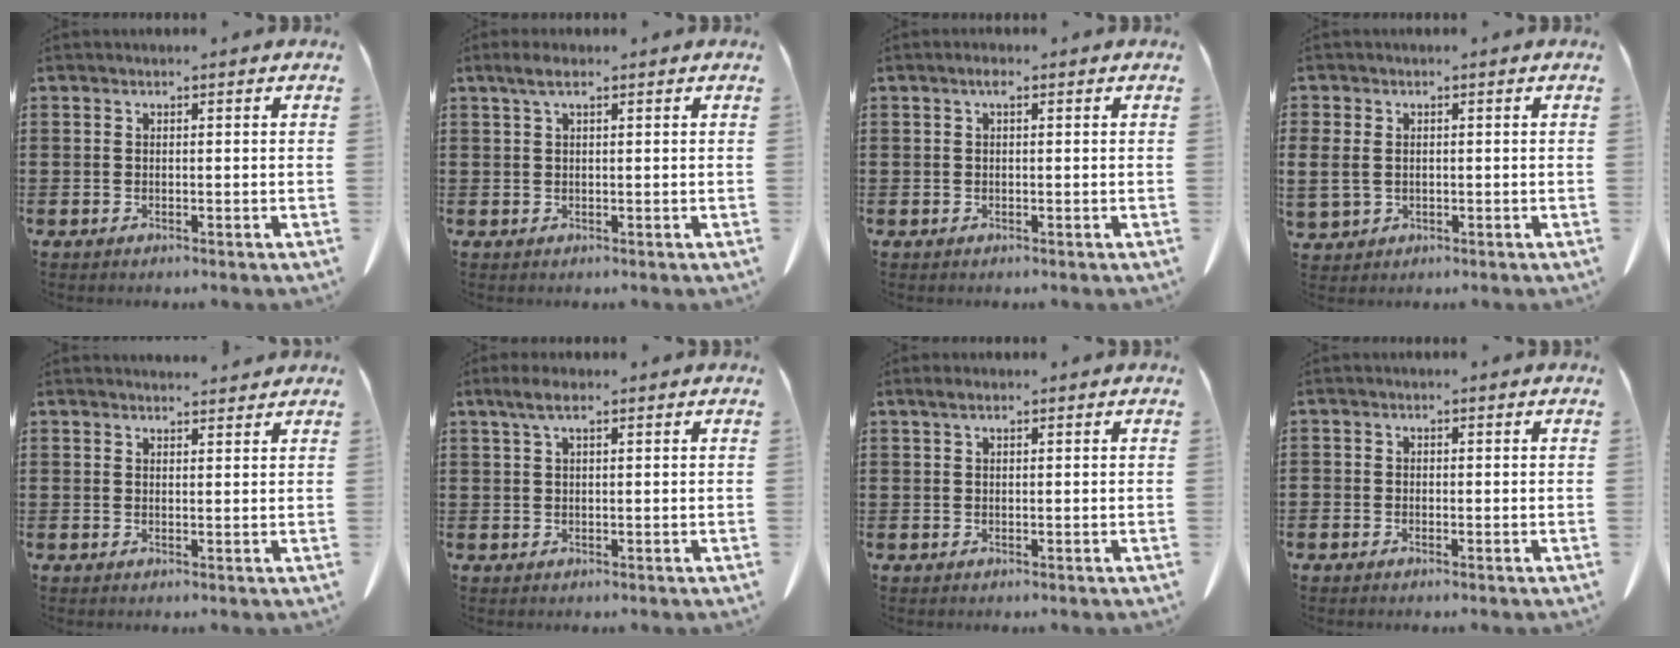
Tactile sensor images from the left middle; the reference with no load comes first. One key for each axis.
{"total": 1.9, "fx": 0.9, "fy": 0.5, "fz": 1.6, "tx": -0.034, "ty": 0.004, "tz": 0.016}
{"total": 1.2, "fx": 0.3, "fy": 0.5, "fz": 1.0, "tx": -0.023, "ty": 0.007, "tz": 0.004}
{"total": 3.2, "fx": 0.1, "fy": 2.4, "fz": 2.0, "tx": -0.065, "ty": -0.002, "tz": -0.006}
{"total": 1.9, "fx": 1.9, "fy": 0.3, "fz": 0.3, "tx": -0.010, "ty": 0.000, "tz": 0.036}
{"total": 2.7, "fx": 1.3, "fy": 0.7, "fz": 2.3, "tx": -0.048, "ty": 0.005, "tz": 0.022}
{"total": 1.1, "fx": 0.5, "fy": 0.3, "fz": 1.0, "tx": -0.019, "ty": 0.004, "tz": 0.009}
{"total": 0.7, "fx": -0.6, "fy": 0.5, "fz": 0.2, "tx": -0.004, "ty": 0.001, "tz": -0.012}